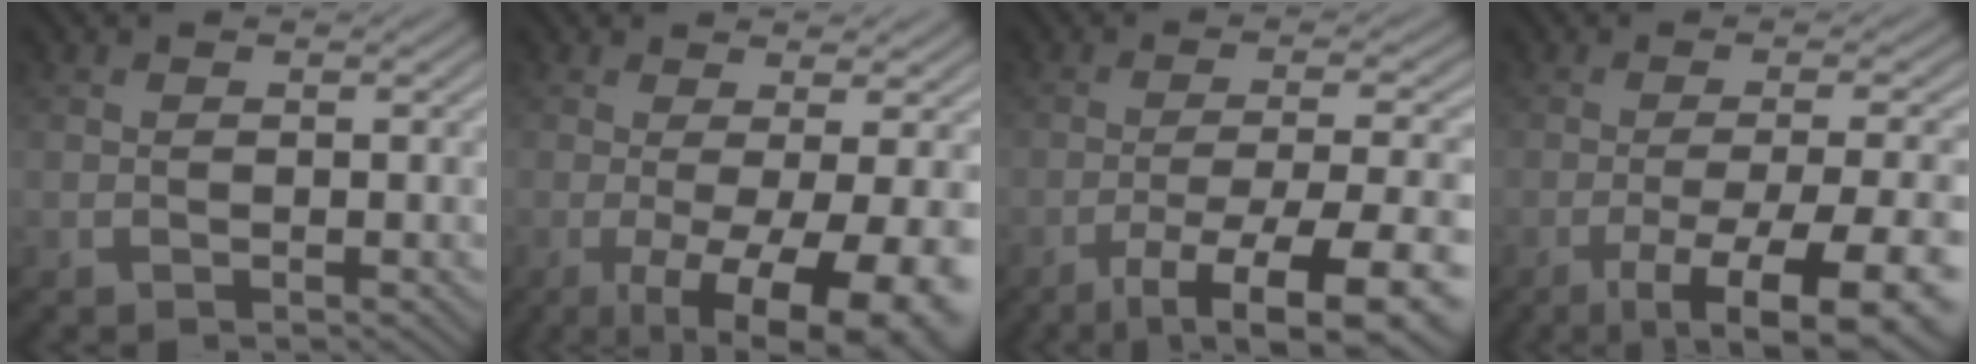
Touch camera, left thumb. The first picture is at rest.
{"total": 11.1, "force": [-2.5, 3.0, 10.3], "torque": [-0.133, 0.005, -0.028]}
{"total": 11.5, "force": [-6.5, 2.6, 9.2], "torque": [-0.160, -0.006, -0.090]}
{"total": 12.3, "force": [-5.9, 3.1, 10.3], "torque": [-0.152, -0.007, -0.077]}